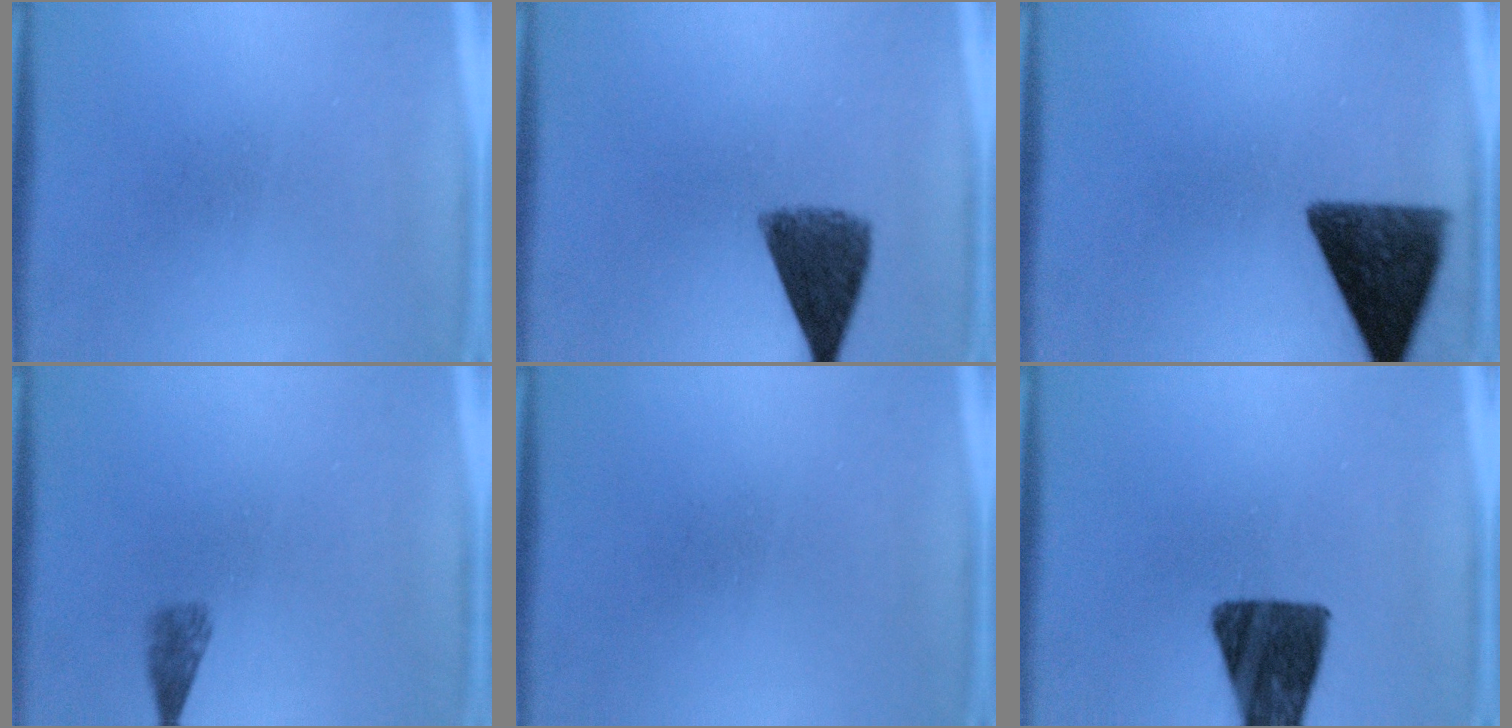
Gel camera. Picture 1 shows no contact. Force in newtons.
{"total": 8.1}
{"total": 12.3}
{"total": 1.9}
{"total": 0.0}
{"total": 12.8}